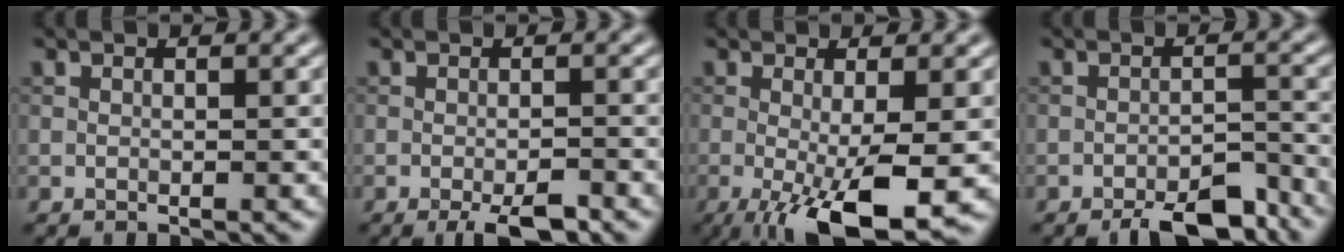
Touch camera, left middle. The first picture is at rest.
{"total": 3.4, "force": [-2.2, 0.7, 2.5], "torque": [-0.041, -0.004, -0.035]}
{"total": 8.3, "force": [-2.6, 1.8, 7.6], "torque": [-0.131, -0.019, -0.037]}
{"total": 5.5, "force": [-4.1, 1.8, 3.1], "torque": [-0.041, -0.001, -0.057]}